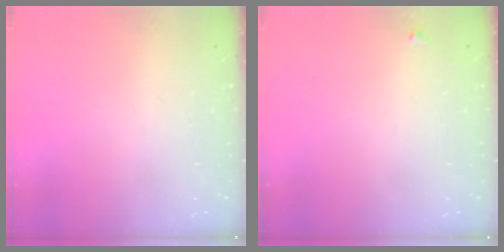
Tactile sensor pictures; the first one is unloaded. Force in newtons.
{"total": 4.7, "press": 4.6, "slide": 0.5}